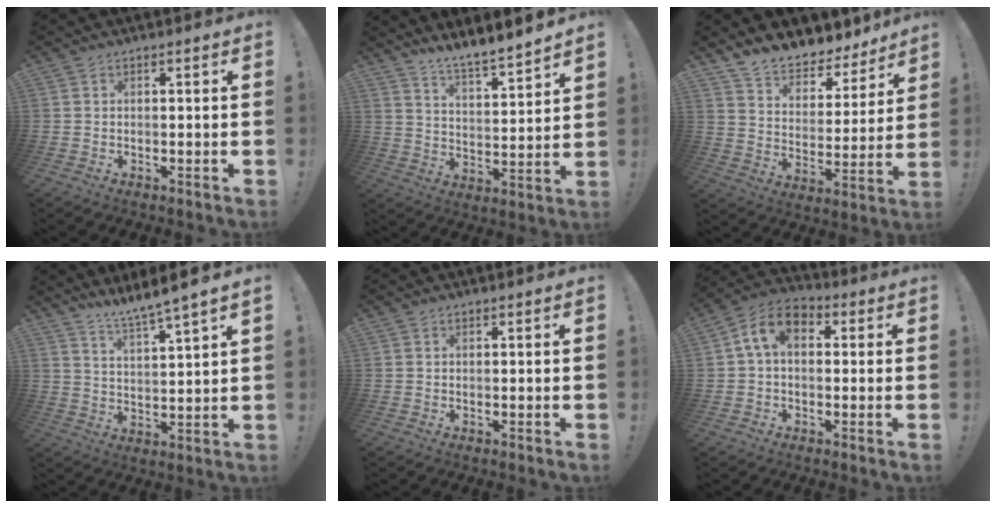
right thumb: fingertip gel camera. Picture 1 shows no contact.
{"total": 7.9, "force": [7.7, -0.3, 1.8], "torque": [-0.039, -0.075, 0.132]}
{"total": 10.4, "force": [9.8, 3.1, 1.7], "torque": [-0.047, -0.091, 0.179]}
{"total": 7.3, "force": [6.5, -1.1, 3.2], "torque": [-0.059, -0.051, 0.108]}
{"total": 0.0}
{"total": 9.6, "force": [2.1, 6.3, 6.9], "torque": [-0.128, 0.013, 0.045]}